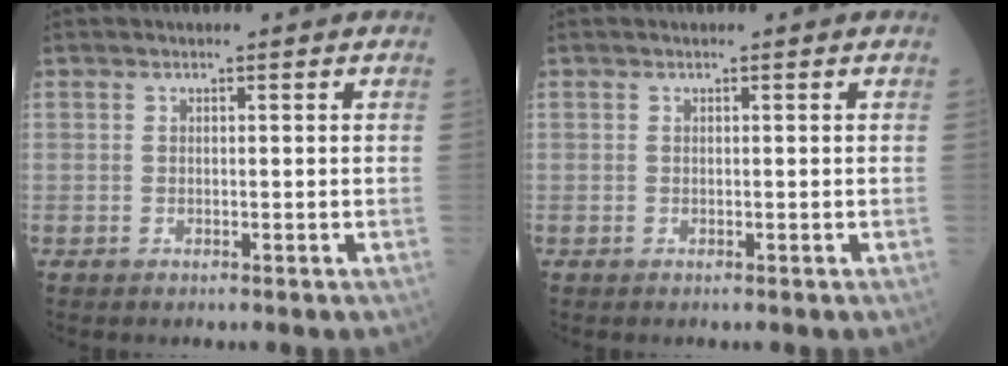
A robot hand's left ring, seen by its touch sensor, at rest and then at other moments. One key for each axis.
{"total": 0.0}